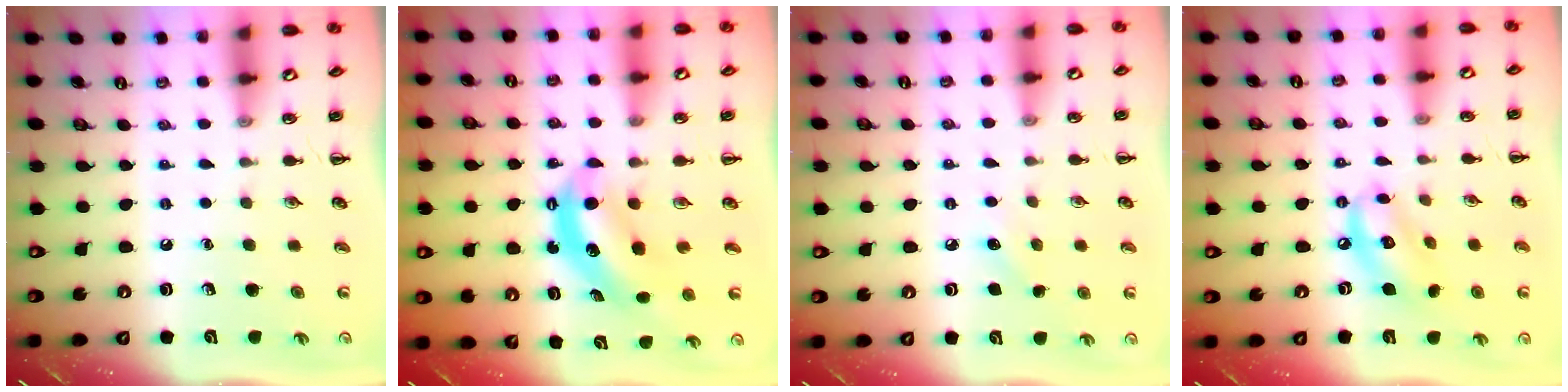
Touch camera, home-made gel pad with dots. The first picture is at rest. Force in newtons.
{"total": 5.7, "press": 5.7, "slide": 0.5}
{"total": 5.7, "press": 5.6, "slide": 1.4}
{"total": 10.2, "press": 10.1, "slide": 1.2}